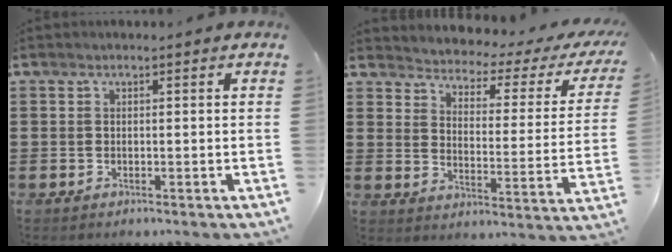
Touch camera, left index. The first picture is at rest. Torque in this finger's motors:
{"motor_torque": [2.03, -0.11, 0.36, 0.03]}